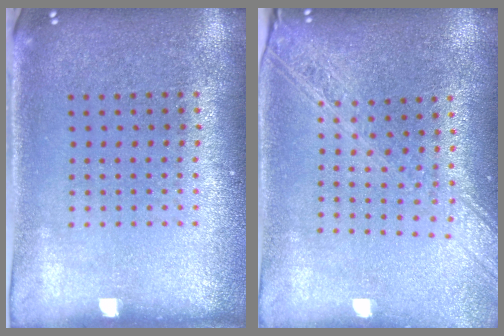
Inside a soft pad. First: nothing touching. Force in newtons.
{"total": 2.2, "press": 1.9, "slide": 1.2}